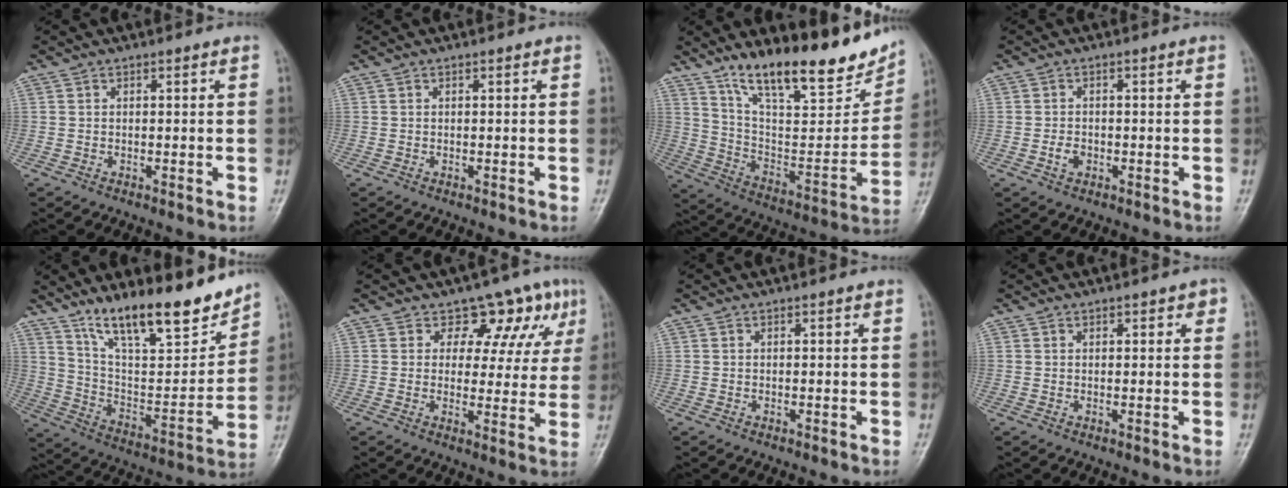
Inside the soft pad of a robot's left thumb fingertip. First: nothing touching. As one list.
[{"total": 0.0}, {"total": 24.2, "force": [16.8, 7.6, 15.7], "torque": [-0.198, -0.070, 0.278]}, {"total": 2.1, "force": [-0.7, 1.6, 1.2], "torque": [-0.018, 0.004, -0.014]}, {"total": 20.5, "force": [15.4, 5.5, 12.4], "torque": [-0.158, -0.086, 0.265]}, {"total": 9.7, "force": [5.8, 6.5, 4.4], "torque": [-0.002, -0.021, 0.062]}, {"total": 0.0}, {"total": 1.7, "force": [0.8, 0.9, 1.2], "torque": [-0.004, 0.000, 0.009]}]